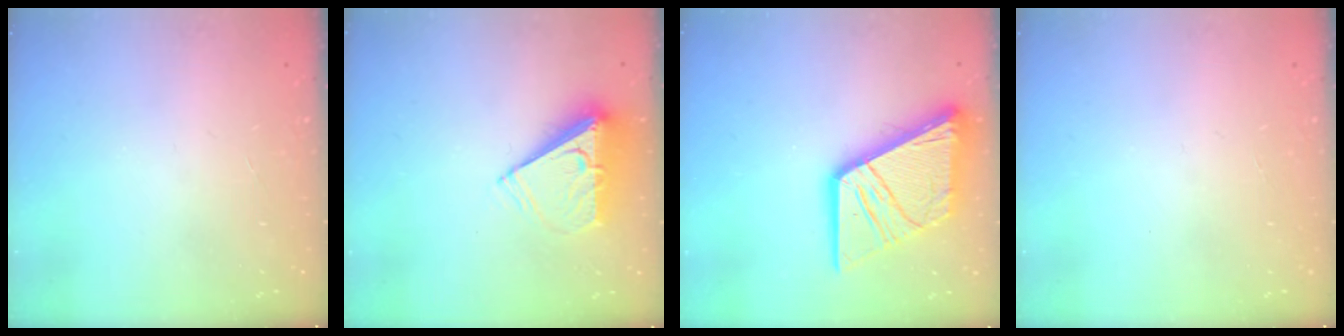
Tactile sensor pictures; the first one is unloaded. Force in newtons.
{"total": 8.0, "press": 8.0, "slide": 0.5}
{"total": 24.2, "press": 24.0, "slide": 3.0}
{"total": 0.0}